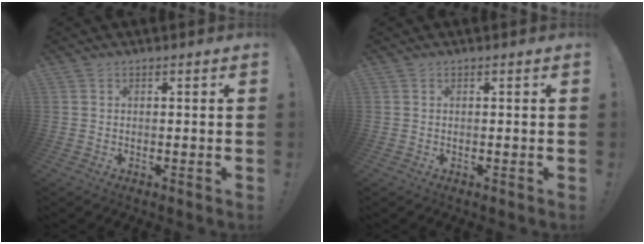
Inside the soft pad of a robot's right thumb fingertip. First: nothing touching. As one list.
[{"total": 0.0}]